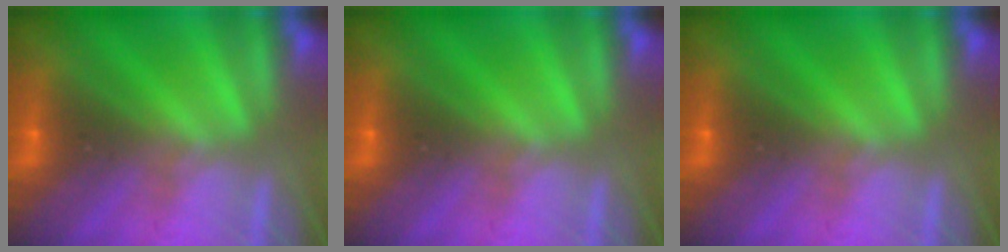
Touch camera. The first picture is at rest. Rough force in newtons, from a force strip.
{"total": 0.0}
{"total": 0.0}